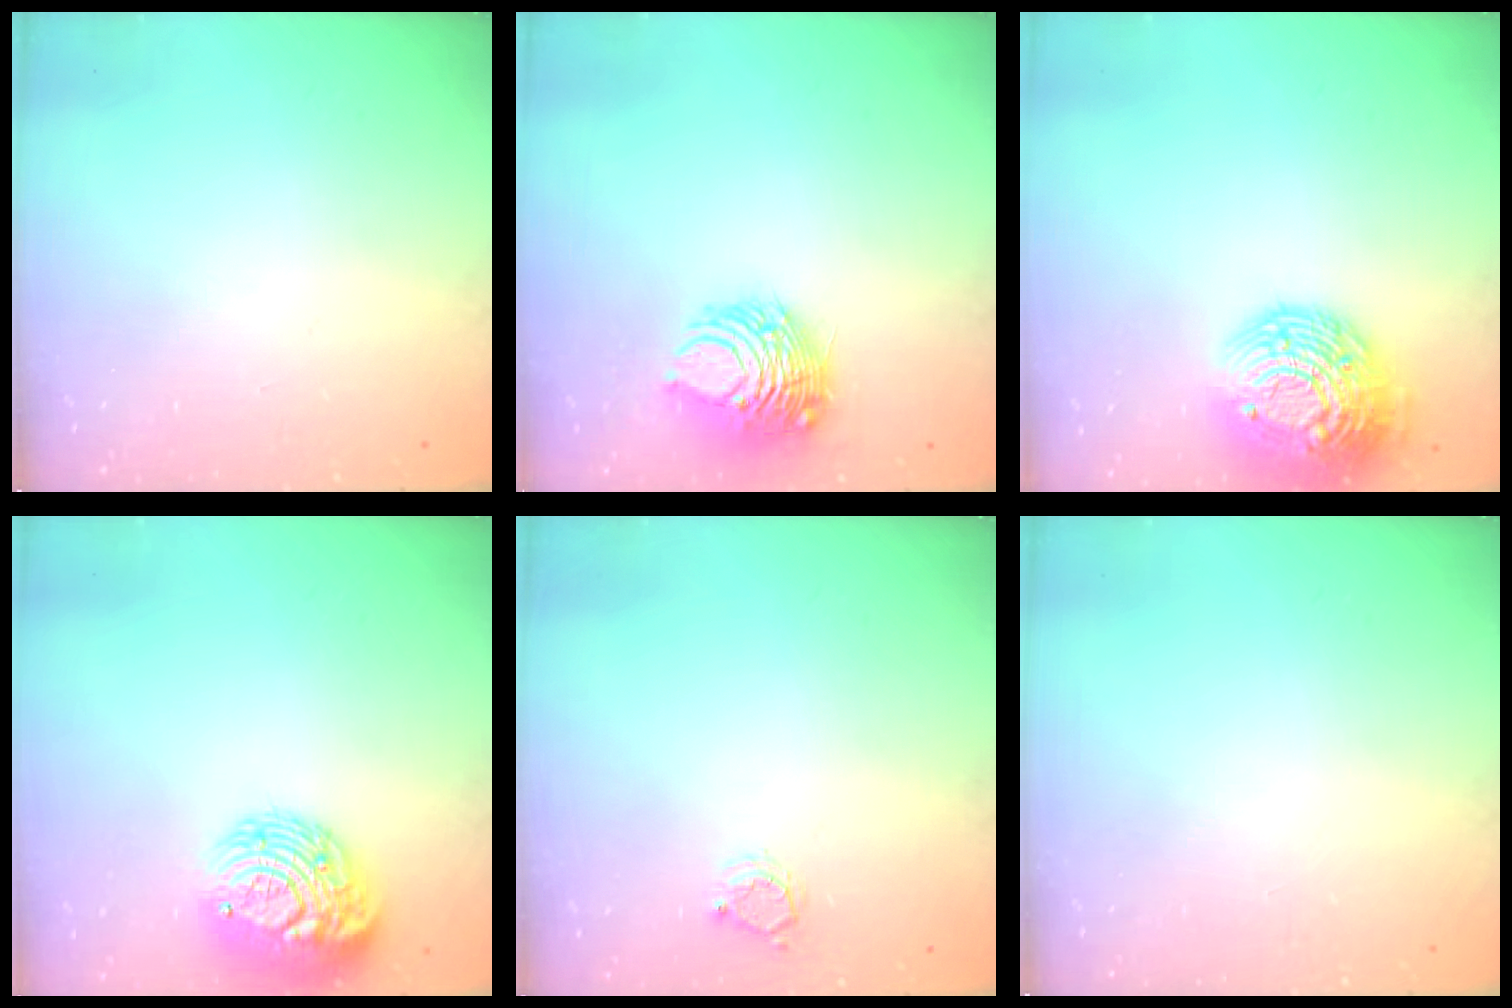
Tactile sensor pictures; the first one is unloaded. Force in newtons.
{"total": 9.5, "press": 9.4, "slide": 1.1}
{"total": 19.0, "press": 18.9, "slide": 1.2}
{"total": 14.2, "press": 14.1, "slide": 1.0}
{"total": 3.4, "press": 3.4, "slide": 0.4}
{"total": 0.0}